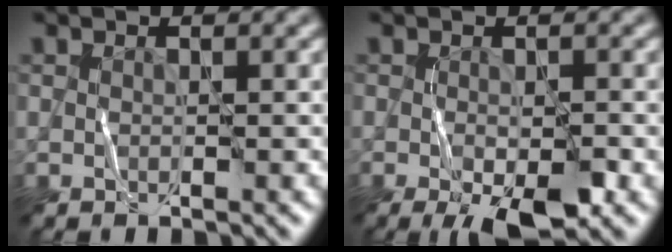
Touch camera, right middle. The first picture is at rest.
{"total": 3.8, "force": [-1.9, 0.4, 3.3], "torque": [-0.065, -0.009, -0.016]}